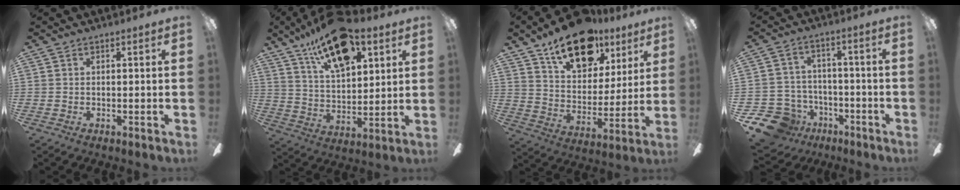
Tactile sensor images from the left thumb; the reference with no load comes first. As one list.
[{"total": 19.2, "force": [12.1, 8.6, 12.2], "torque": [-0.198, -0.053, 0.206]}, {"total": 19.5, "force": [13.1, 10.5, 10.0], "torque": [-0.154, -0.072, 0.227]}, {"total": 11.0, "force": [-6.9, 7.8, 3.5], "torque": [-0.098, 0.043, -0.123]}]